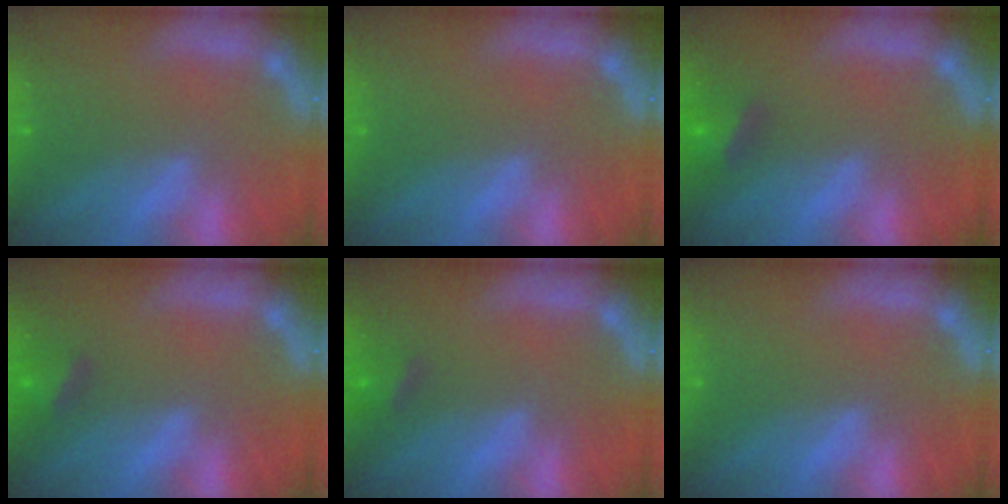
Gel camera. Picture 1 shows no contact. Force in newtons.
{"total": 0.0}
{"total": 2.9}
{"total": 2.4}
{"total": 1.9}
{"total": 0.0}